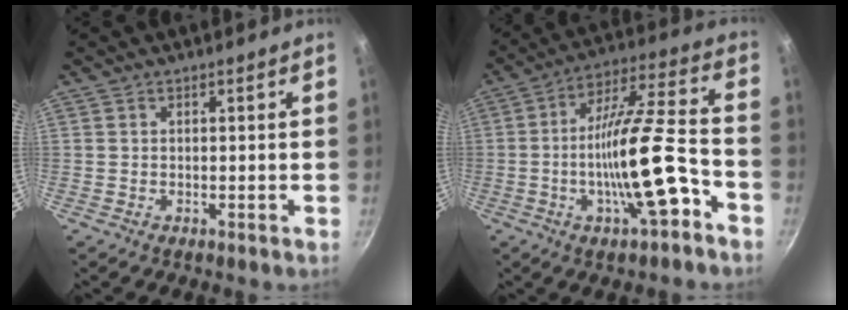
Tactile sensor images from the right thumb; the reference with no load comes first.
{"total": 17.3, "force": [-6.3, 4.2, 15.6], "torque": [-0.247, 0.044, -0.114]}